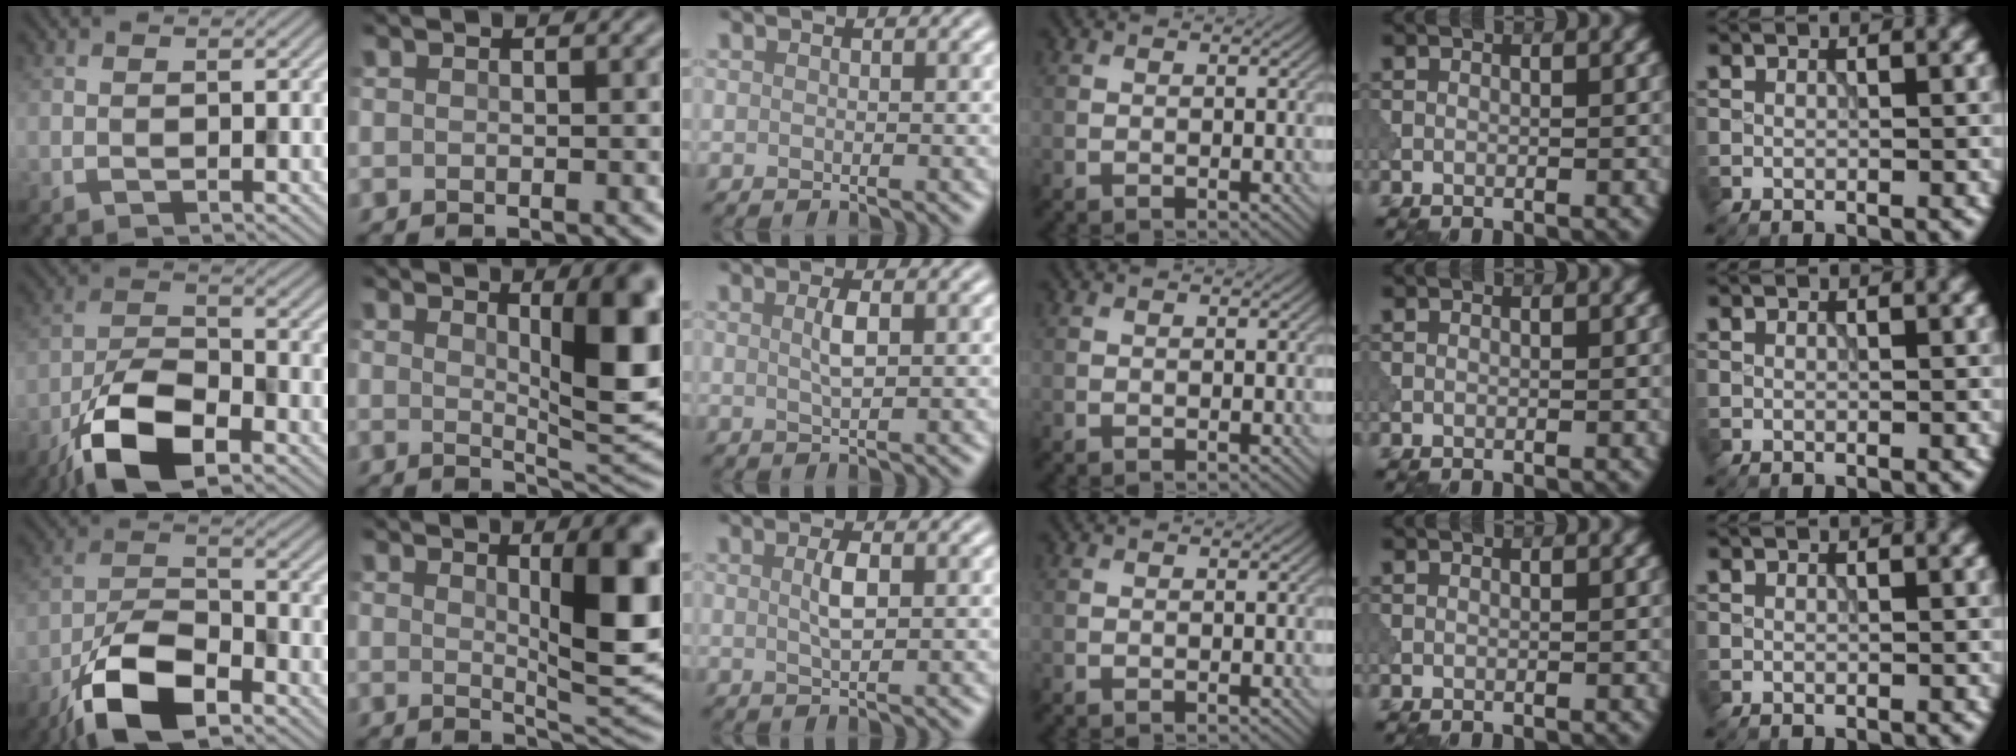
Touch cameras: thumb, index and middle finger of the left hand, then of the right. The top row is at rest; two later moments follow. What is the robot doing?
{"motion": "shake", "object": "bell"}